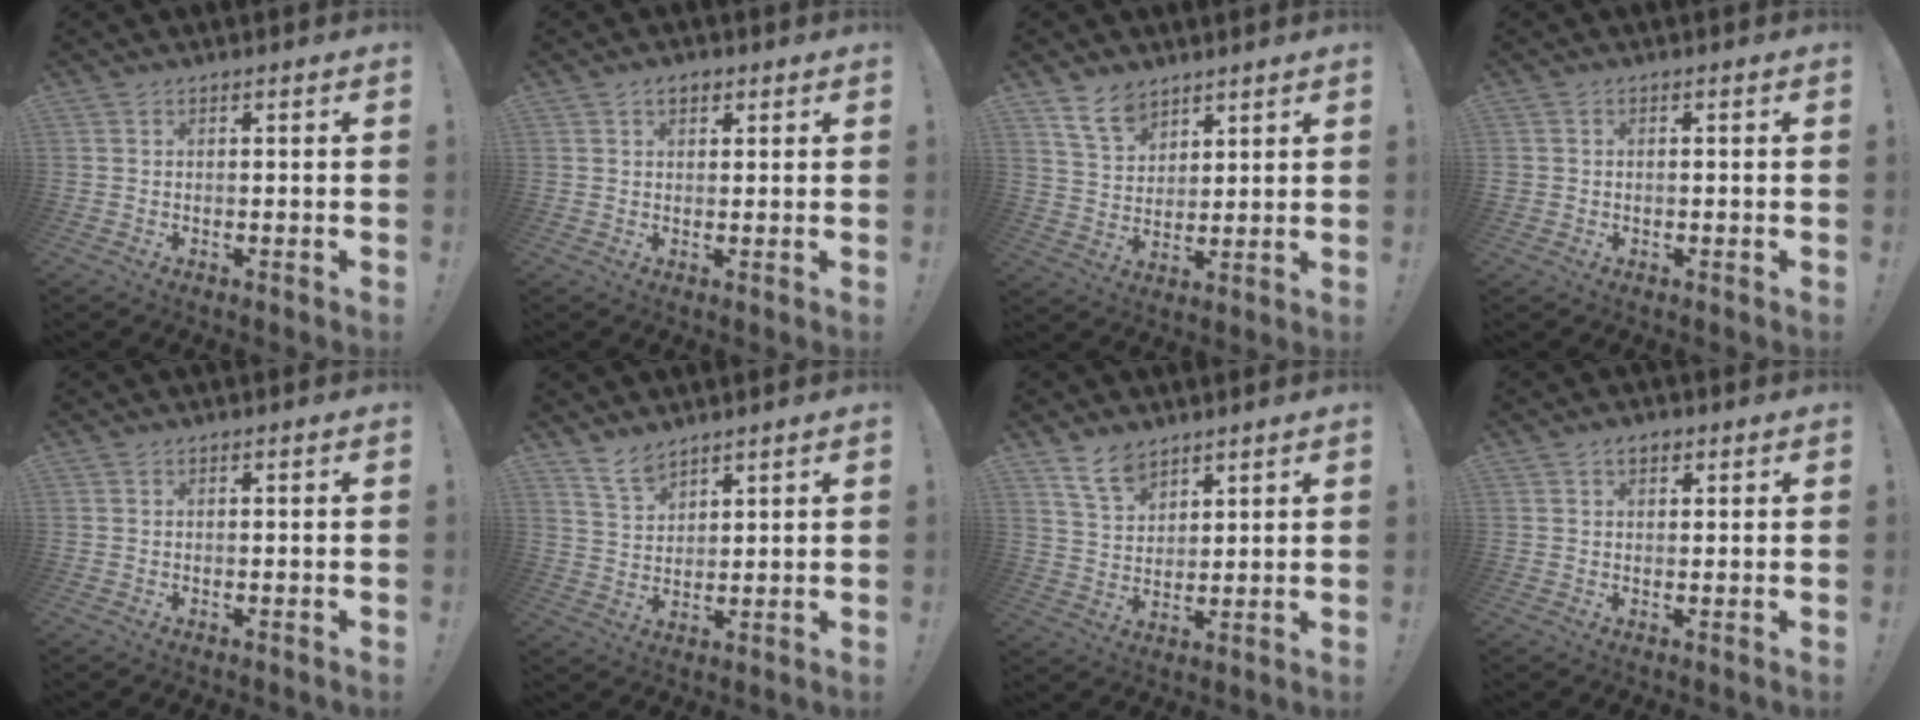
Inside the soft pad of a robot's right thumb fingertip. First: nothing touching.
{"total": 2.8, "force": [1.4, 1.8, 1.7], "torque": [-0.023, -0.003, 0.024]}
{"total": 9.1, "force": [6.9, 5.0, 3.3], "torque": [-0.065, -0.037, 0.134]}
{"total": 1.3, "force": [-0.6, 1.0, 0.5], "torque": [-0.011, 0.005, -0.011]}
{"total": 0.0}
{"total": 6.2, "force": [5.4, 2.3, 2.0], "torque": [-0.036, -0.035, 0.101]}
{"total": 8.2, "force": [6.5, 4.1, 3.1], "torque": [-0.065, -0.033, 0.125]}
{"total": 2.5, "force": [1.4, 1.5, 1.5], "torque": [-0.017, -0.003, 0.022]}